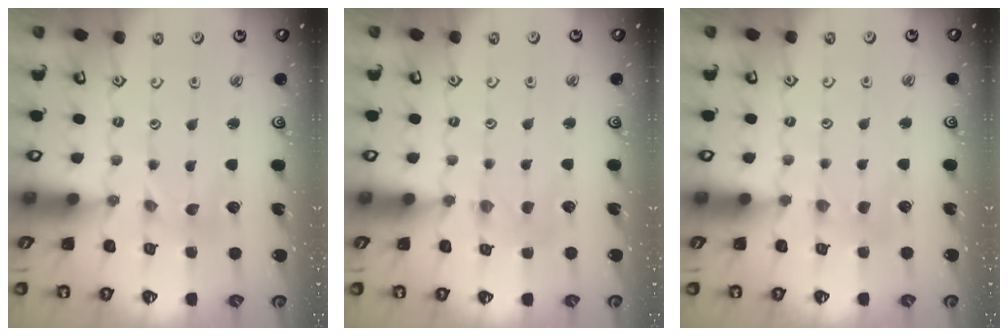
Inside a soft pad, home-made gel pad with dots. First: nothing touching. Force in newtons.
{"total": 1.9, "press": 1.8, "slide": 0.4}
{"total": 2.2, "press": 2.1, "slide": 0.5}